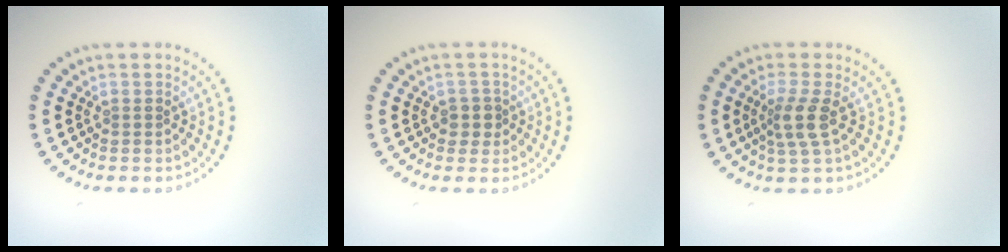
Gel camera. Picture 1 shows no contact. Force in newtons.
{"total": 1.6, "press": 1.3, "slide": 0.9}
{"total": 2.7, "press": 2.2, "slide": 1.6}